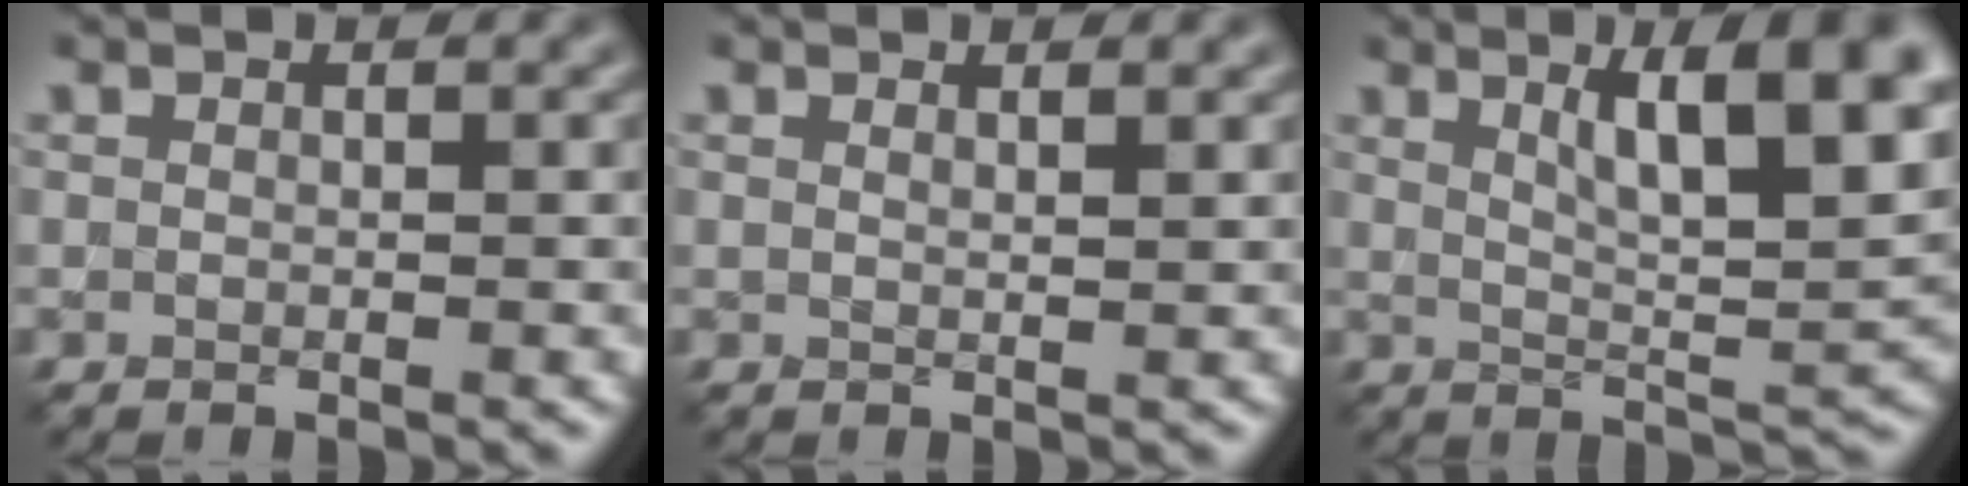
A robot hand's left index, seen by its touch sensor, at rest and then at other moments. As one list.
[{"total": 1.0, "force": [0.8, 0.1, 0.4], "torque": [-0.002, 0.002, 0.012]}, {"total": 10.3, "force": [4.2, 3.0, 8.9], "torque": [-0.111, 0.010, 0.064]}]